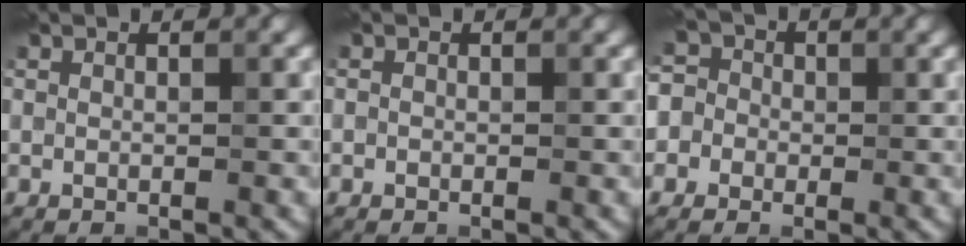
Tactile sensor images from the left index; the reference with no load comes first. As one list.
[{"total": 0.5, "force": [0.1, 0.5, 0.2], "torque": [0.000, -0.001, -0.002]}, {"total": 6.1, "force": [0.0, 5.7, 2.1], "torque": [-0.033, 0.043, -0.043]}]